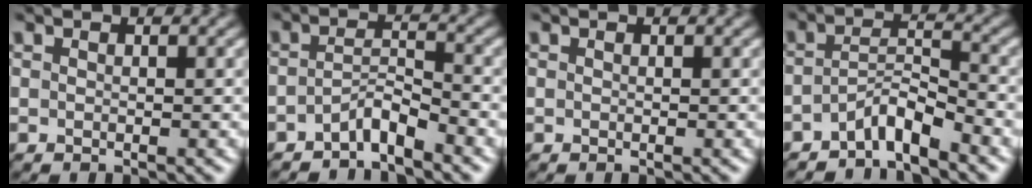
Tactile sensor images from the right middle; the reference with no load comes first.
{"total": 2.5, "force": [-2.0, 0.4, 1.4], "torque": [-0.024, 0.008, -0.042]}
{"total": 0.0}
{"total": 3.2, "force": [-2.5, 0.6, 1.9], "torque": [-0.032, 0.012, -0.052]}